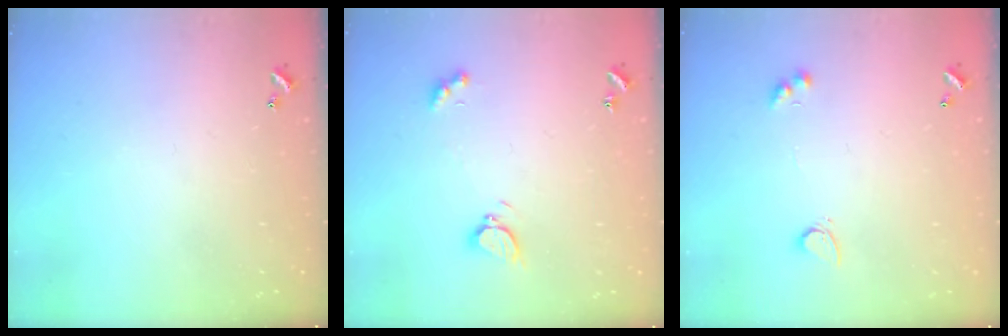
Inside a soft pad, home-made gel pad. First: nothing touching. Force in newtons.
{"total": 3.6, "press": 3.5, "slide": 0.7}
{"total": 2.9, "press": 2.6, "slide": 1.3}